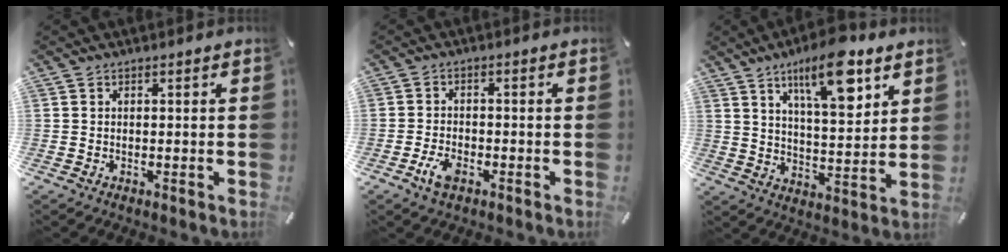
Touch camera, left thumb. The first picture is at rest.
{"total": 4.4, "force": [-2.3, 2.3, 2.9], "torque": [-0.074, 0.003, -0.048]}
{"total": 15.7, "force": [9.2, 5.4, 11.4], "torque": [-0.172, -0.043, 0.150]}